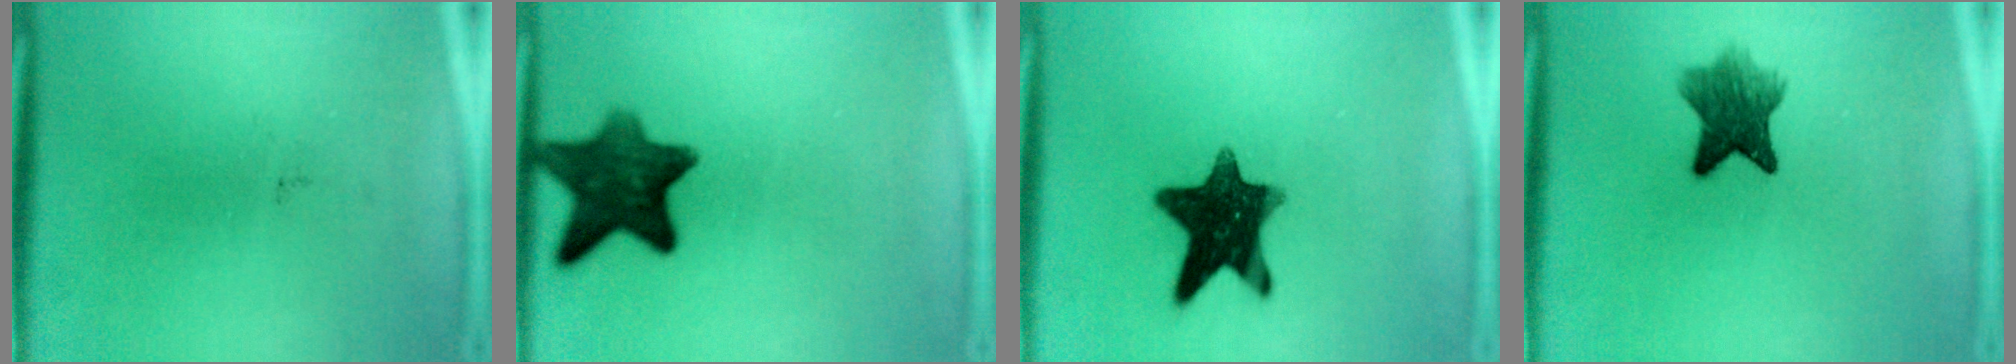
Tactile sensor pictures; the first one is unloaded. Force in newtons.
{"total": 10.4}
{"total": 12.3}
{"total": 6.6}